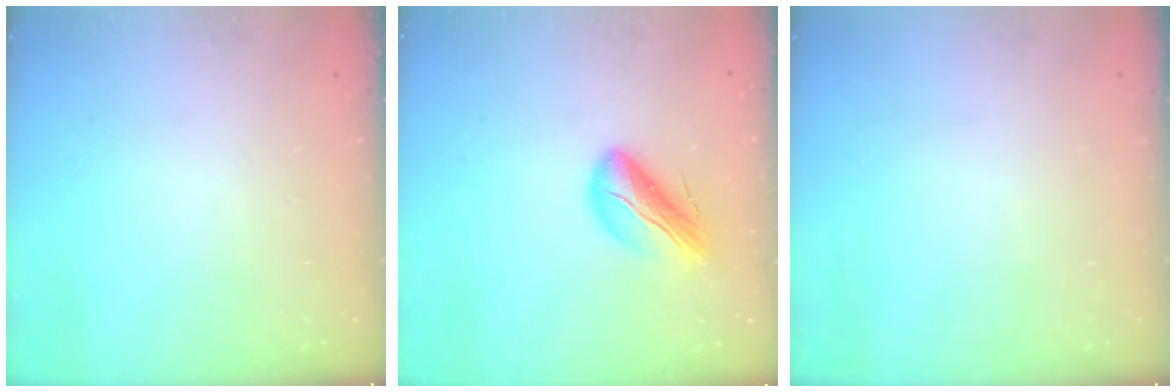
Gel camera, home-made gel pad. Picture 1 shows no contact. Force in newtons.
{"total": 12.2, "press": 11.8, "slide": 3.1}
{"total": 0.0}